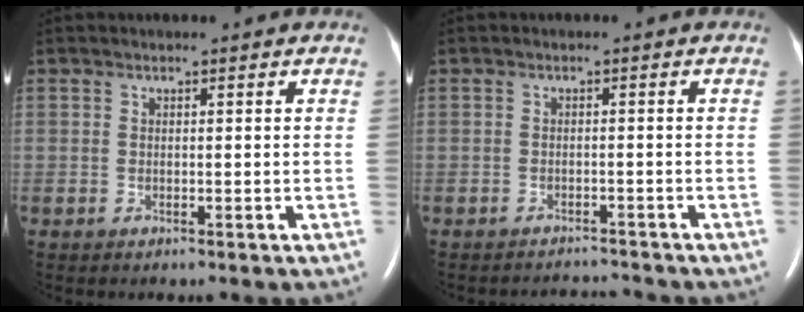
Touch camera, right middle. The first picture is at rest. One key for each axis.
{"total": 3.3, "fx": -3.2, "fy": -0.3, "fz": -0.6, "tx": 0.006, "ty": -0.007, "tz": -0.047}